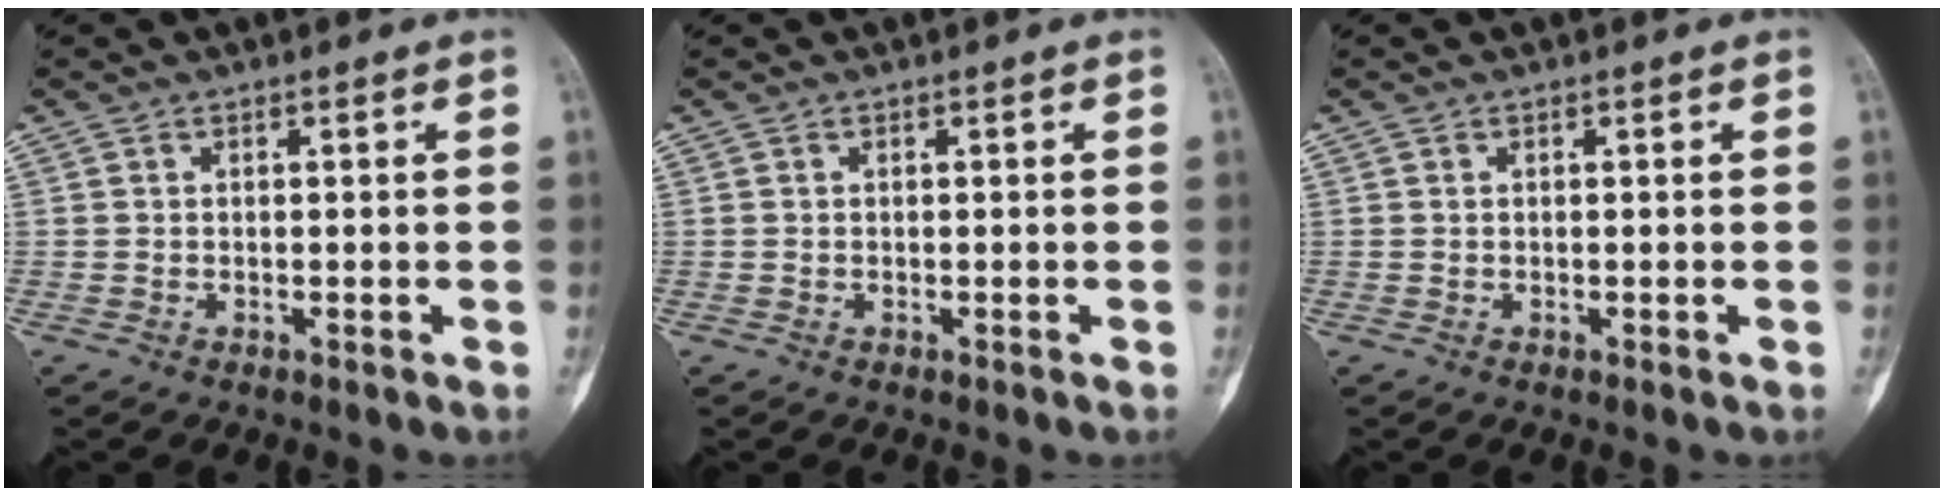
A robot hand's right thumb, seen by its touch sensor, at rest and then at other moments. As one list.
[{"total": 0.0}, {"total": 0.0}]